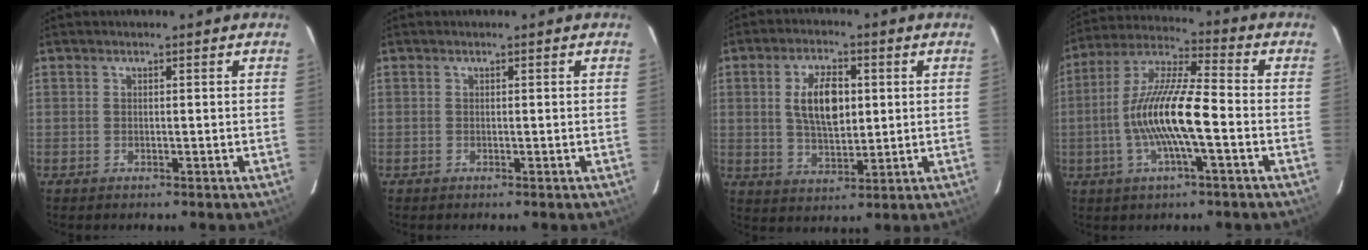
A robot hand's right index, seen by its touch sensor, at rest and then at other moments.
{"total": 0.0}
{"total": 9.5, "force": [1.7, 4.7, 8.0], "torque": [-0.150, 0.006, 0.036]}
{"total": 14.1, "force": [-3.2, 2.5, 13.5], "torque": [-0.268, 0.004, -0.065]}